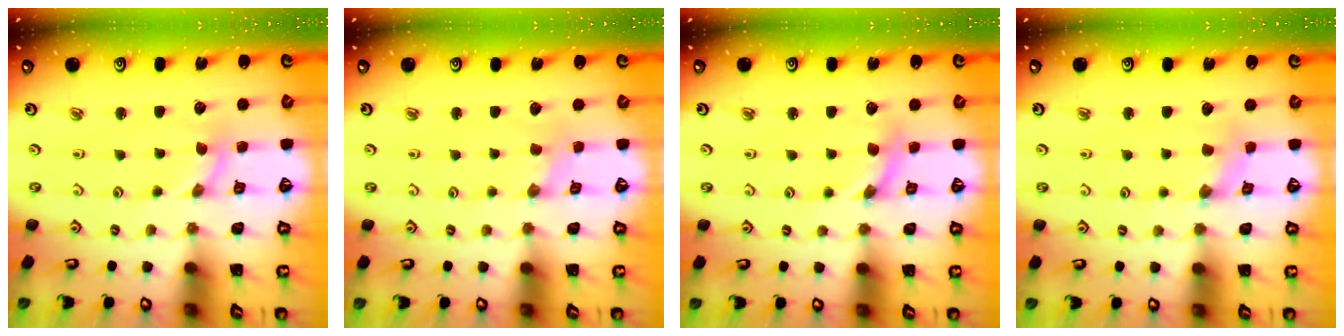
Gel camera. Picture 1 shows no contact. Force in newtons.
{"total": 0.0}
{"total": 1.4, "press": 1.4, "slide": 0.2}
{"total": 0.8, "press": 0.8, "slide": 0.2}